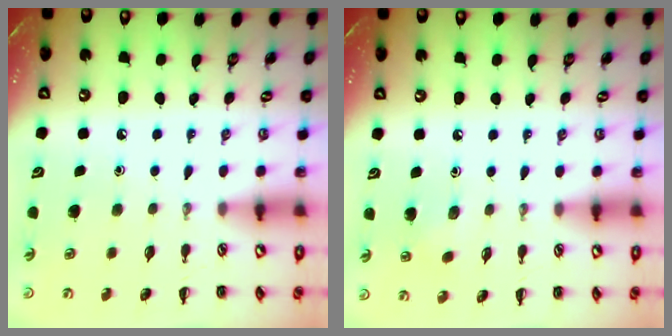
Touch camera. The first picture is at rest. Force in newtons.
{"total": 2.5, "press": 2.3, "slide": 0.7}